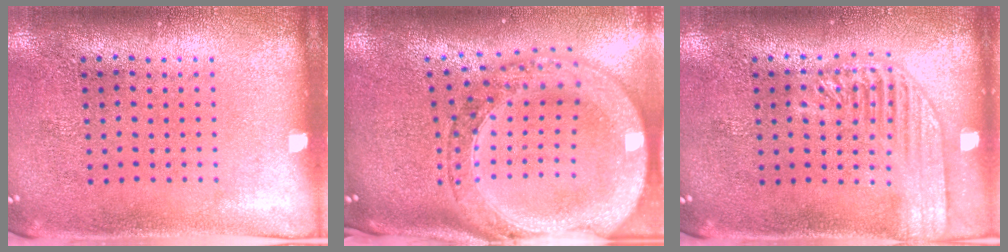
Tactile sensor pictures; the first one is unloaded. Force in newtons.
{"total": 3.6, "press": 2.9, "slide": 2.1}
{"total": 1.8, "press": 1.7, "slide": 0.2}